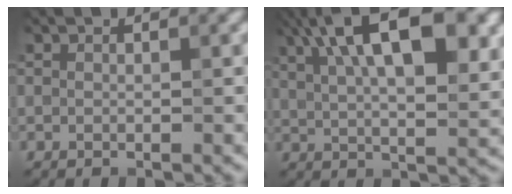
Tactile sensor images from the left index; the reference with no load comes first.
{"total": 14.5, "force": [6.2, 5.9, 11.7], "torque": [-0.155, 0.031, 0.076]}